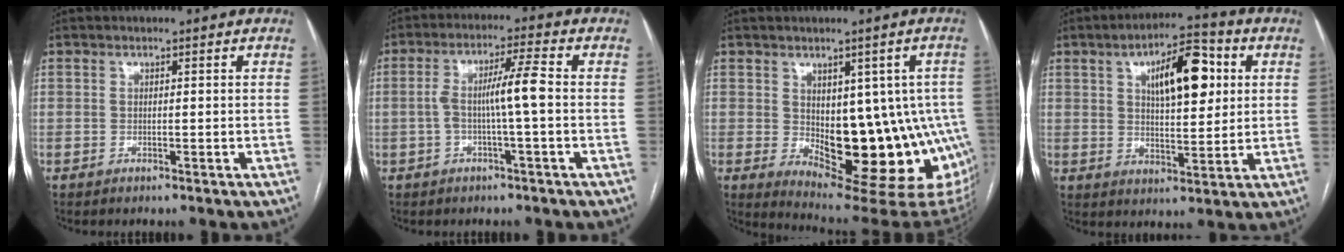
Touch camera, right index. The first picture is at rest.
{"total": 6.4, "force": [-0.6, -0.1, 6.3], "torque": [-0.121, 0.018, -0.010]}
{"total": 18.1, "force": [-2.7, 8.3, 15.9], "torque": [-0.138, 0.006, -0.011]}
{"total": 11.9, "force": [3.8, 4.3, 10.5], "torque": [-0.164, 0.018, 0.059]}